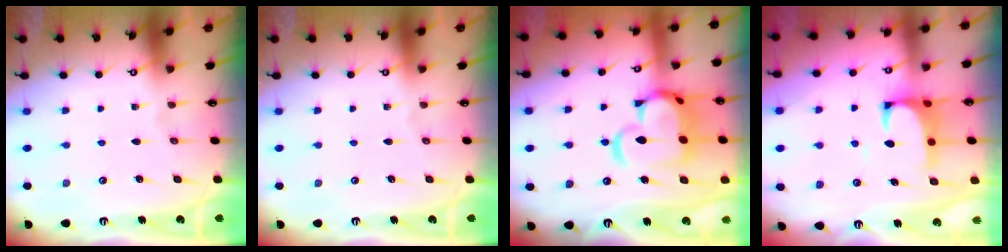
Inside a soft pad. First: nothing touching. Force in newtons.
{"total": 0.0}
{"total": 12.6, "press": 12.5, "slide": 1.7}
{"total": 2.1, "press": 1.9, "slide": 0.9}